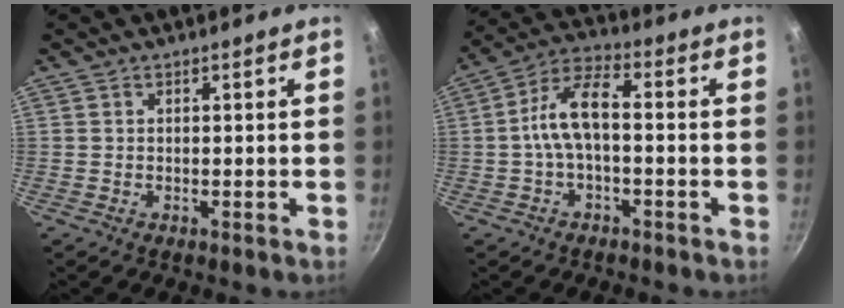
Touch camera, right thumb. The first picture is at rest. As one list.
[{"total": 8.7, "force": [-1.3, 3.9, 7.7], "torque": [-0.147, 0.038, -0.036]}]